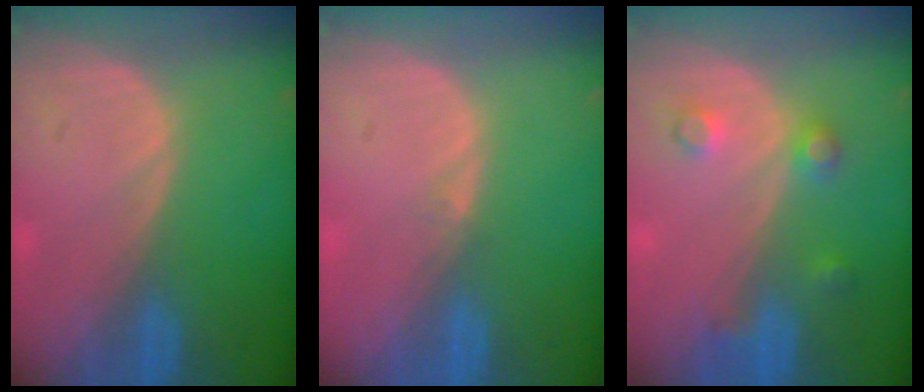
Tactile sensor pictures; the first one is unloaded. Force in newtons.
{"total": 0.6, "press": 0.5, "slide": 0.4}
{"total": 3.5, "press": 3.5, "slide": 0.2}